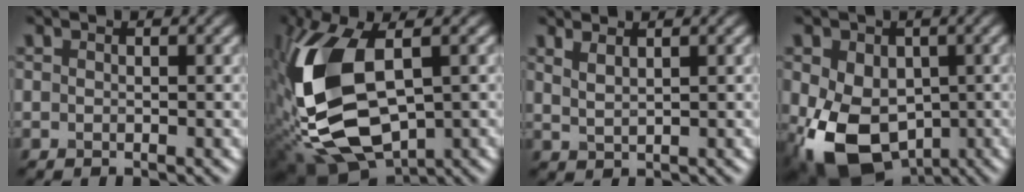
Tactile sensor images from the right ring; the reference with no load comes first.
{"total": 14.4, "force": [-0.2, 7.9, 12.1], "torque": [-0.295, -0.017, 0.006]}
{"total": 1.8, "force": [1.3, 0.6, 1.1], "torque": [-0.016, -0.001, 0.026]}
{"total": 11.1, "force": [-2.9, 7.9, 7.2], "torque": [-0.142, -0.034, -0.042]}